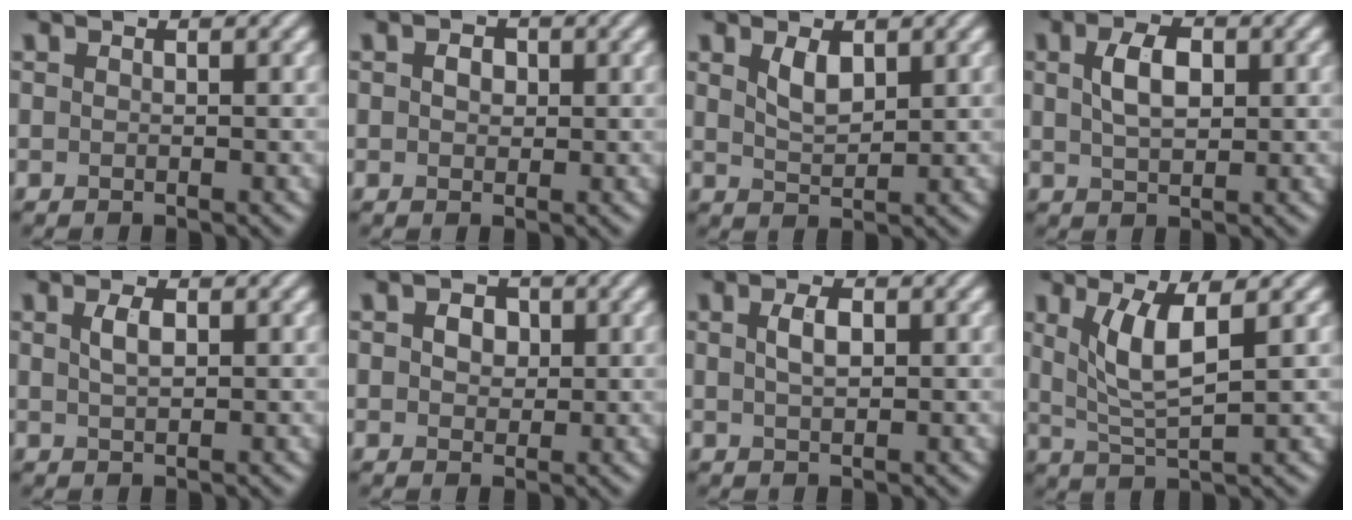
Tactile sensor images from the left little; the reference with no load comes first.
{"total": 1.5, "force": [0.3, 1.2, 0.9], "torque": [-0.017, 0.003, 0.002]}
{"total": 2.3, "force": [1.2, 1.0, 1.6], "torque": [-0.035, -0.003, 0.027]}
{"total": 3.6, "force": [0.9, 2.0, 2.8], "torque": [-0.060, 0.005, 0.018]}
{"total": 1.9, "force": [0.6, 0.9, 1.5], "torque": [-0.034, 0.002, 0.014]}
{"total": 2.7, "force": [0.8, 2.1, 1.6], "torque": [-0.028, 0.005, 0.002]}
{"total": 2.2, "force": [0.6, 1.1, 1.8], "torque": [-0.039, 0.003, 0.011]}
{"total": 4.4, "force": [1.5, 1.1, 4.0], "torque": [-0.086, -0.005, 0.033]}